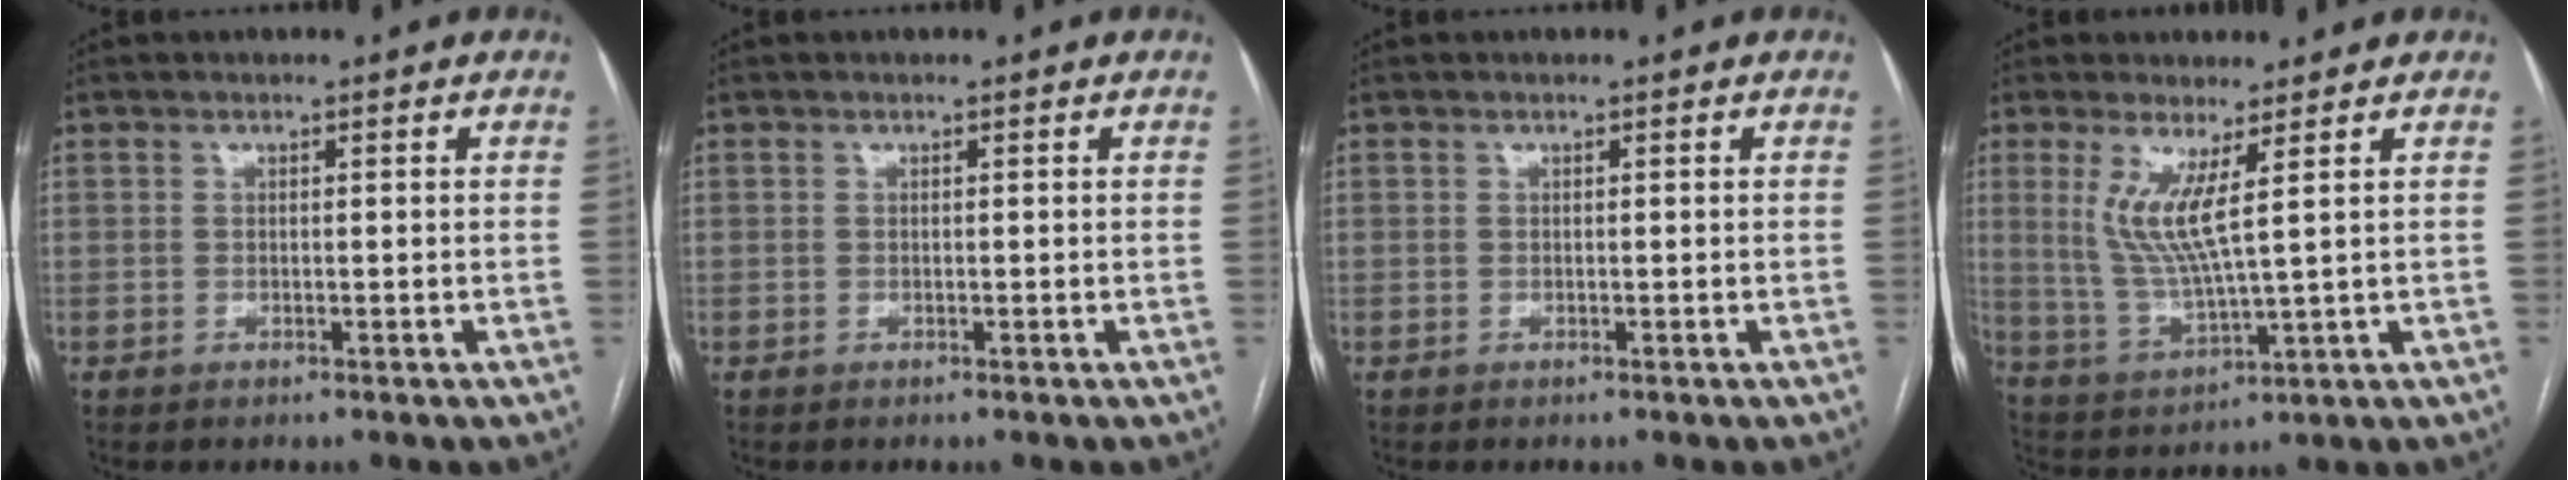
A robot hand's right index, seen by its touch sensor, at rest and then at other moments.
{"total": 0.0}
{"total": 0.0}
{"total": 7.5, "force": [2.7, 0.1, 7.1], "torque": [-0.155, -0.016, 0.060]}